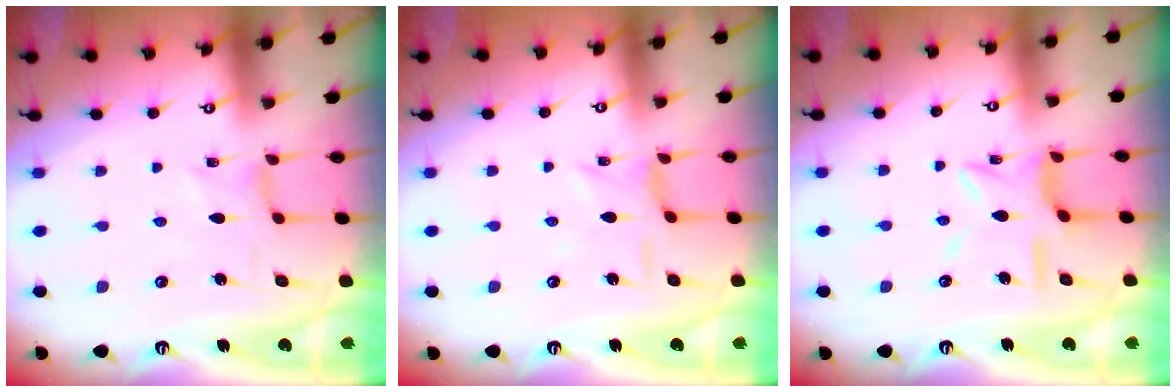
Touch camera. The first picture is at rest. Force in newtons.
{"total": 2.9, "press": 2.9, "slide": 0.2}
{"total": 9.8, "press": 9.8, "slide": 0.7}